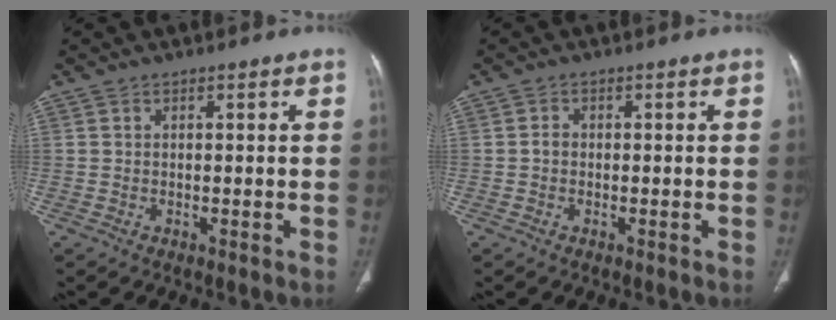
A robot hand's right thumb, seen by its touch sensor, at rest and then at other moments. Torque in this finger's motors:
{"motor_torque": [0.65, 0.63, 0.58, -0.39, -0.03]}